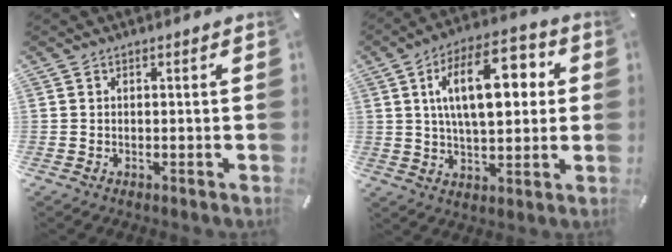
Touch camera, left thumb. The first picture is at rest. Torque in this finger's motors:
{"motor_torque": [0.72, 1.25, 1.94, -0.83, 0.51]}